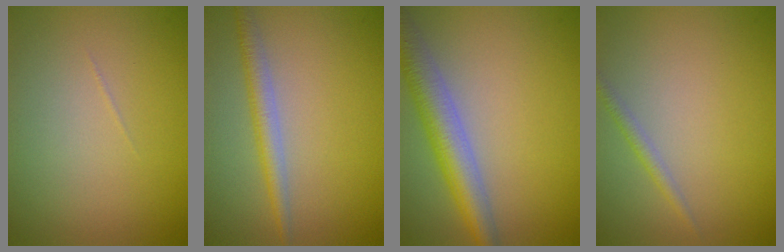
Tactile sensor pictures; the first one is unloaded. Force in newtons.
{"total": 2.5, "press": 2.5, "slide": 0.1}
{"total": 5.4, "press": 5.4, "slide": 0.4}
{"total": 1.1, "press": 1.1, "slide": 0.1}